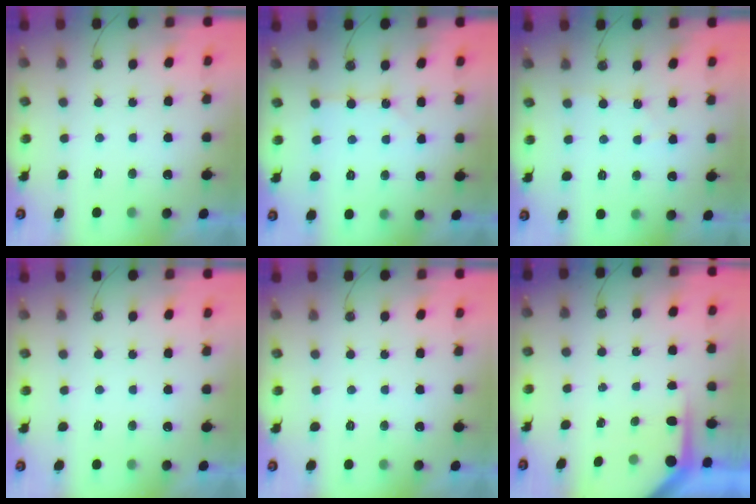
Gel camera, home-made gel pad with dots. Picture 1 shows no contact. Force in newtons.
{"total": 1.5, "press": 1.5, "slide": 0.3}
{"total": 3.3, "press": 3.2, "slide": 0.5}
{"total": 0.0}
{"total": 0.0}
{"total": 4.3, "press": 4.2, "slide": 0.4}